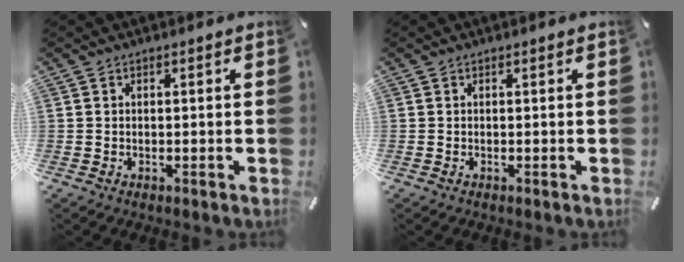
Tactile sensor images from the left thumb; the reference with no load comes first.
{"total": 0.0}